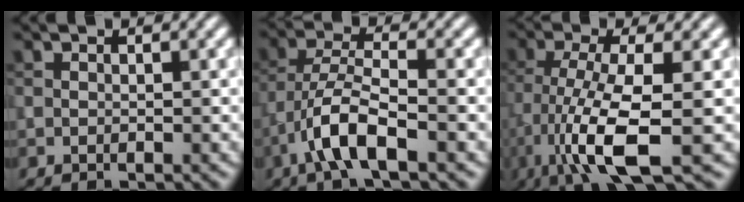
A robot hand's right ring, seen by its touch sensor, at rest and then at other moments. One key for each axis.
{"total": 5.1, "fx": -2.6, "fy": 1.3, "fz": 4.2, "tx": -0.085, "ty": 0.008, "tz": -0.056}
{"total": 8.5, "fx": -2.7, "fy": 2.1, "fz": 7.8, "tx": -0.148, "ty": -0.007, "tz": -0.053}